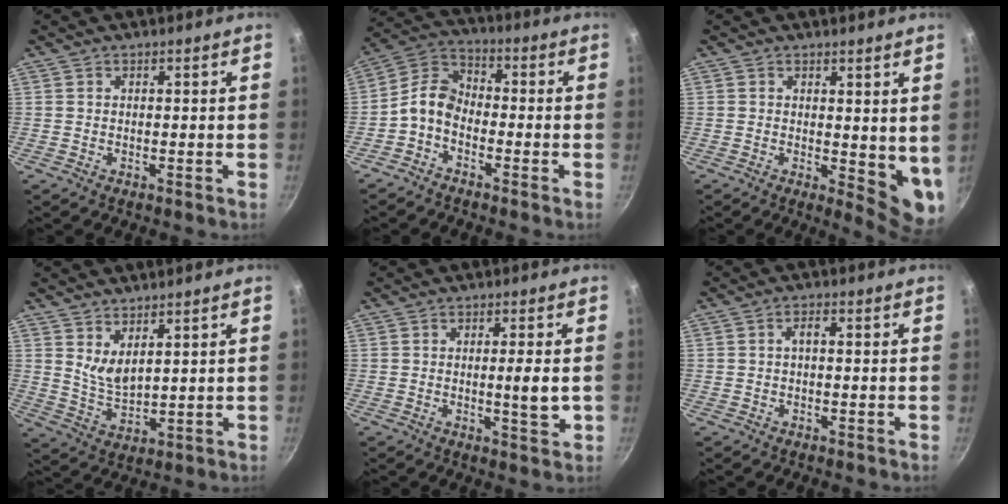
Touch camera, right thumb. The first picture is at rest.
{"total": 7.1, "force": [-2.8, 4.6, 4.7], "torque": [-0.093, 0.046, -0.073]}
{"total": 7.3, "force": [1.3, 3.4, 6.3], "torque": [-0.066, -0.023, 0.021]}
{"total": 5.3, "force": [3.4, 2.1, 3.5], "torque": [-0.057, -0.040, 0.071]}
{"total": 4.6, "force": [-0.2, 0.6, 4.6], "torque": [-0.078, -0.005, -0.004]}
{"total": 1.7, "force": [-0.1, 0.8, 1.5], "torque": [-0.032, 0.012, -0.004]}